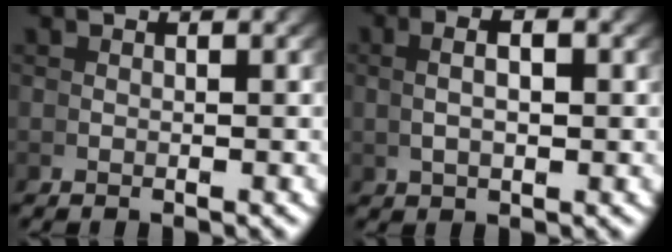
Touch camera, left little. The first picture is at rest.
{"total": 2.7, "force": [1.0, 0.7, 2.4], "torque": [-0.032, 0.015, 0.019]}